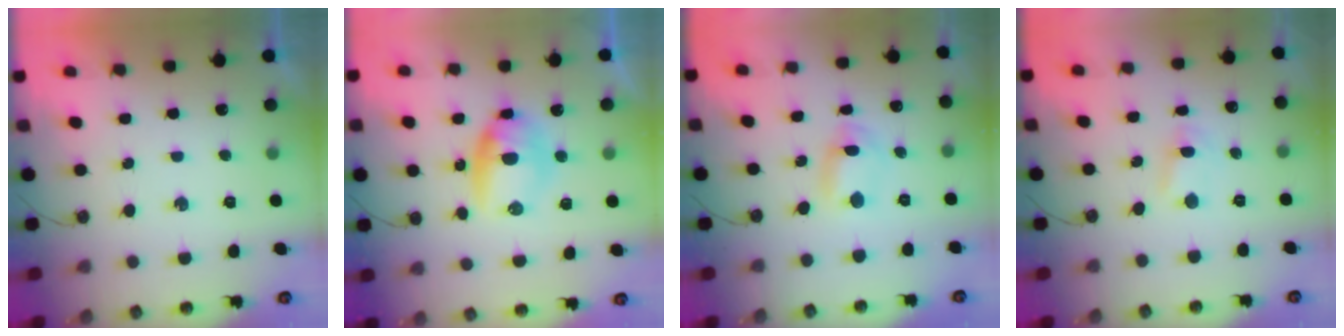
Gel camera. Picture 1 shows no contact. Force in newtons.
{"total": 7.2, "press": 7.2, "slide": 0.6}
{"total": 10.5, "press": 2.0, "slide": 10.3}
{"total": 2.7, "press": 2.7, "slide": 0.3}